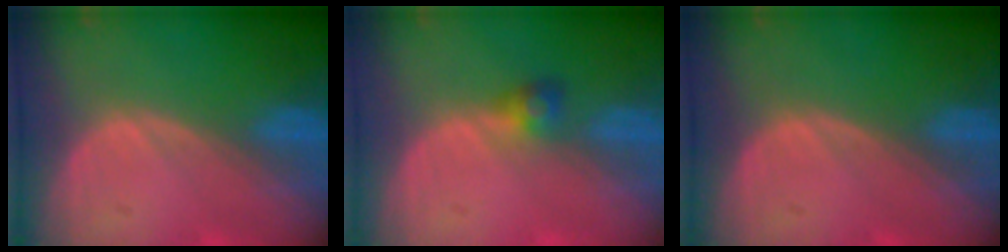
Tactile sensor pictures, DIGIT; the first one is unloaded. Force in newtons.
{"total": 2.6, "press": 2.5, "slide": 0.7}
{"total": 0.0}